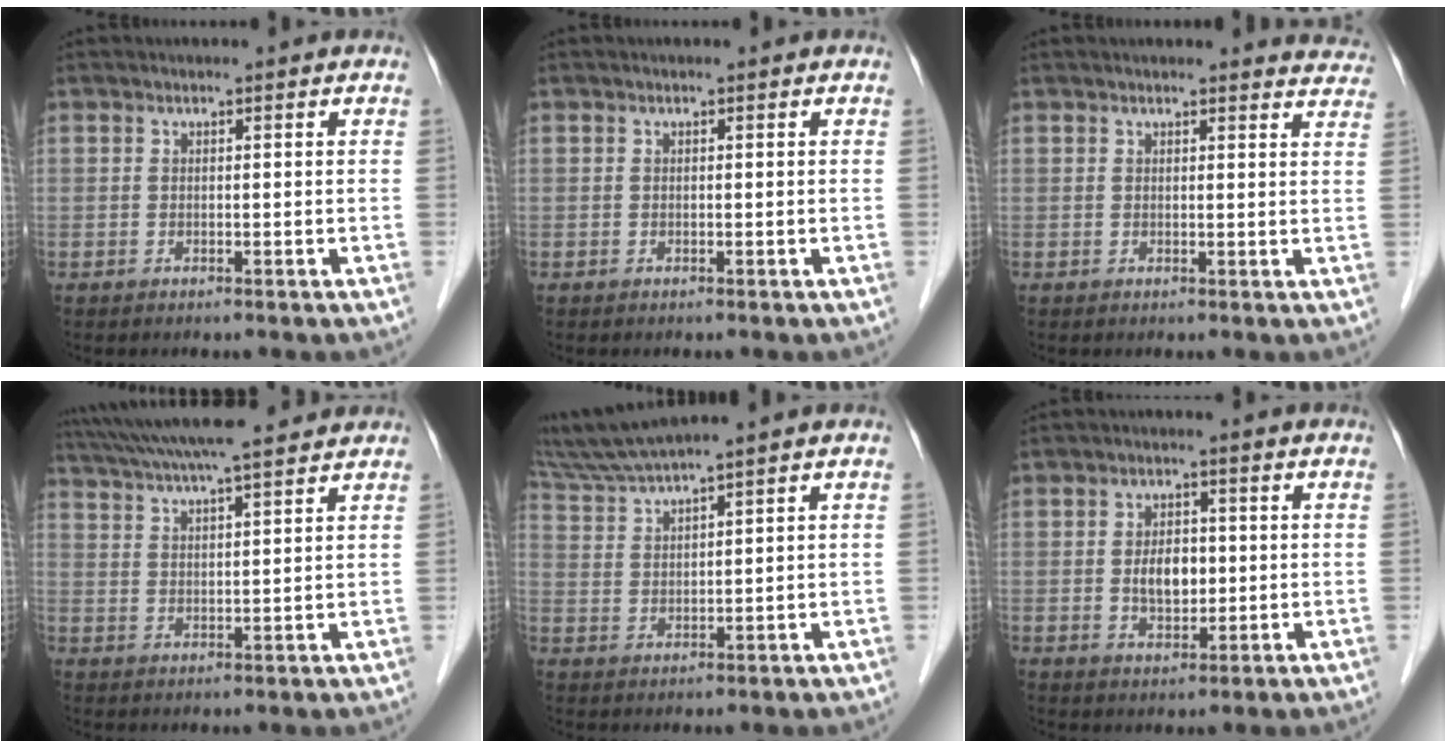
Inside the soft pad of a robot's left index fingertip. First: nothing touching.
{"total": 0.0}
{"total": 6.8, "force": [6.7, 1.2, 0.8], "torque": [0.018, -0.014, 0.041]}
{"total": 16.2, "force": [14.3, 1.2, 7.5], "torque": [-0.135, 0.037, 0.218]}
{"total": 6.8, "force": [6.1, -1.7, 2.5], "torque": [-0.062, 0.005, 0.126]}
{"total": 4.8, "force": [-0.2, 2.8, 3.9], "torque": [-0.071, 0.002, 0.001]}